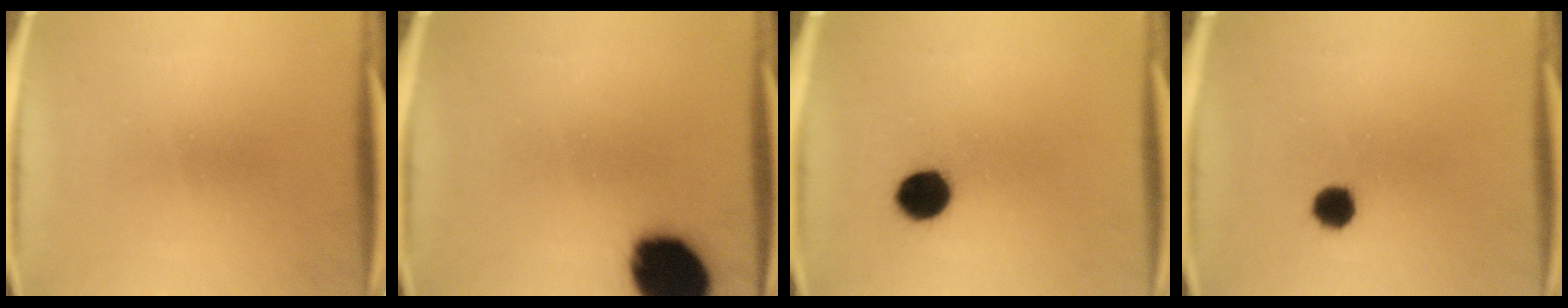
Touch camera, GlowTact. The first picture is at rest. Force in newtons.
{"total": 19.1}
{"total": 7.9}
{"total": 4.3}